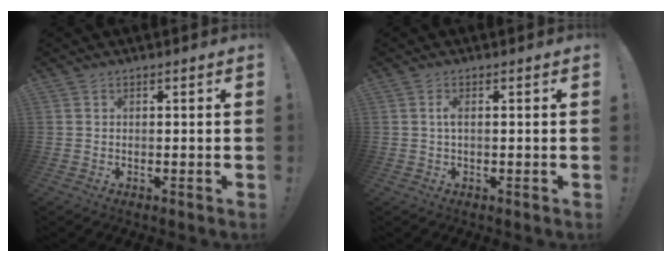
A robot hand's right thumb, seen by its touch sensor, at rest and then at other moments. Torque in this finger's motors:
{"motor_torque": [0.09, -0.06, 0.48, -0.48, 0.23]}